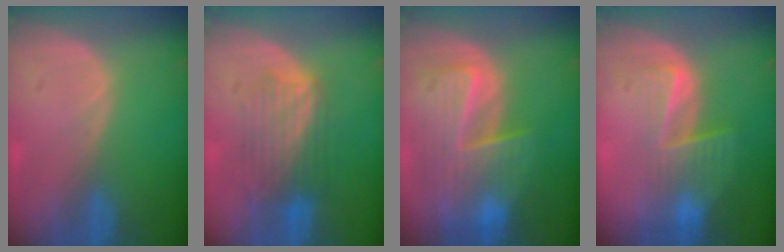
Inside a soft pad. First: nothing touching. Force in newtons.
{"total": 6.3, "press": 6.3, "slide": 0.6}
{"total": 10.2, "press": 8.9, "slide": 5.0}
{"total": 6.7, "press": 5.7, "slide": 3.5}